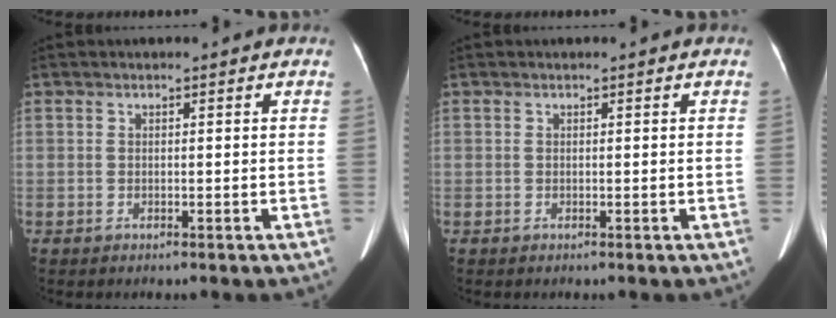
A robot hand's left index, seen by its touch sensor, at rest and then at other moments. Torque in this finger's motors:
{"motor_torque": [-0.09, -0.09, 0.01, 0.02]}